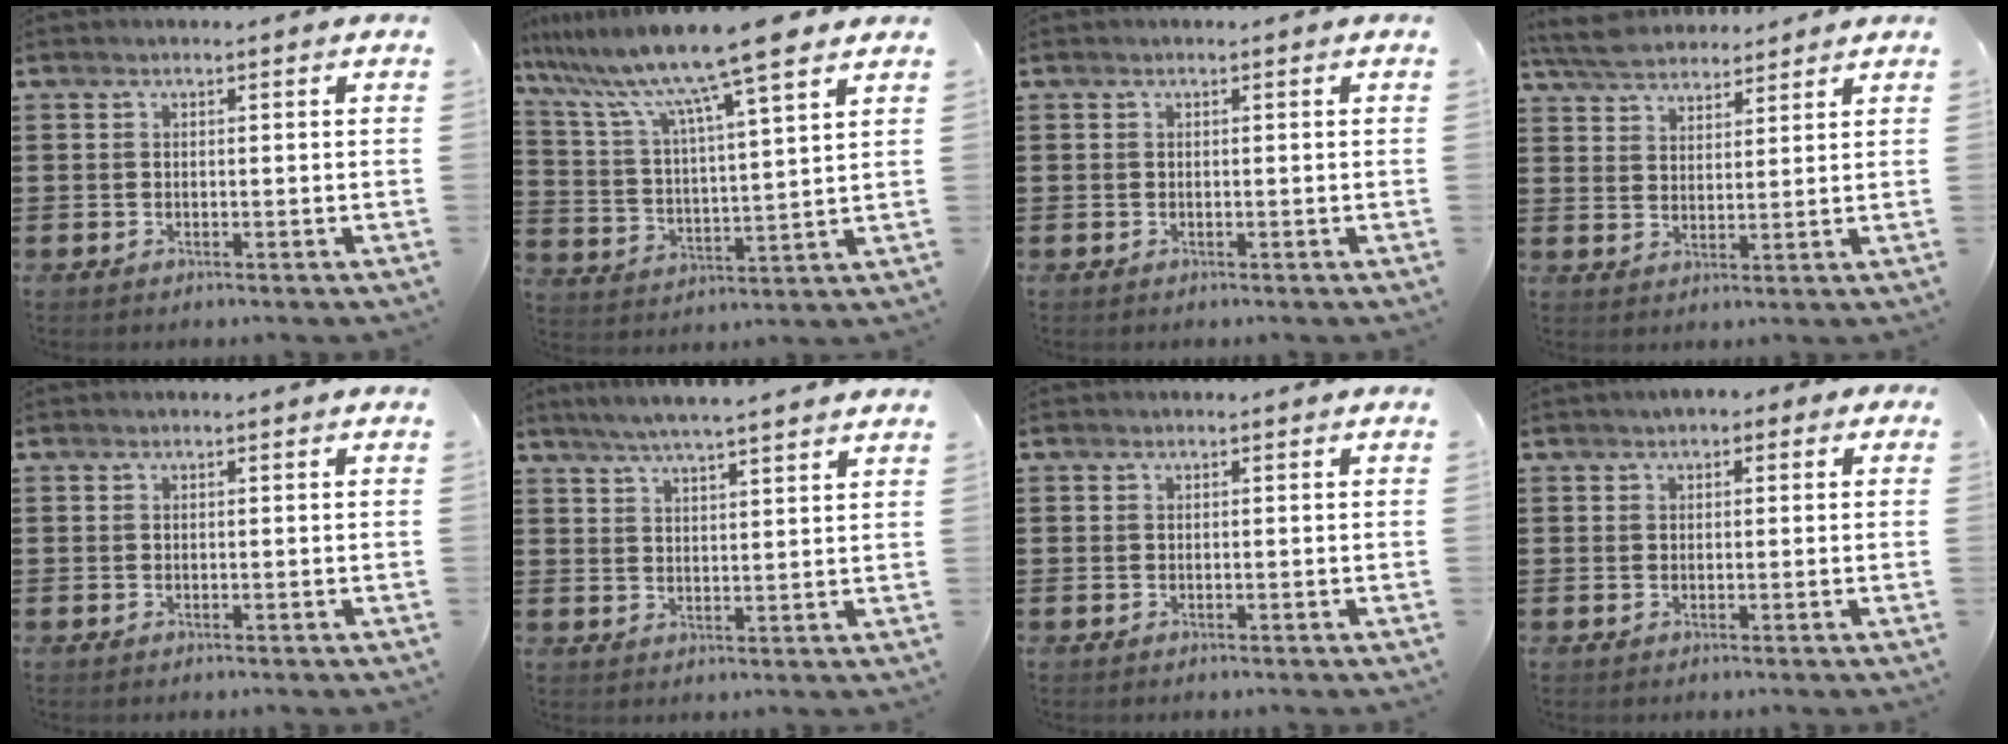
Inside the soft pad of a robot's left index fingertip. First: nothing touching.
{"total": 11.4, "force": [9.3, -0.7, 6.4], "torque": [-0.161, -0.055, 0.150]}
{"total": 0.0}
{"total": 5.5, "force": [5.1, 1.6, 1.4], "torque": [-0.047, -0.008, 0.095]}
{"total": 0.0}
{"total": 4.4, "force": [4.1, -0.5, 1.5], "torque": [-0.042, -0.013, 0.073]}
{"total": 0.0}
{"total": 1.3, "force": [0.4, 1.0, 0.8], "torque": [-0.019, 0.009, 0.007]}